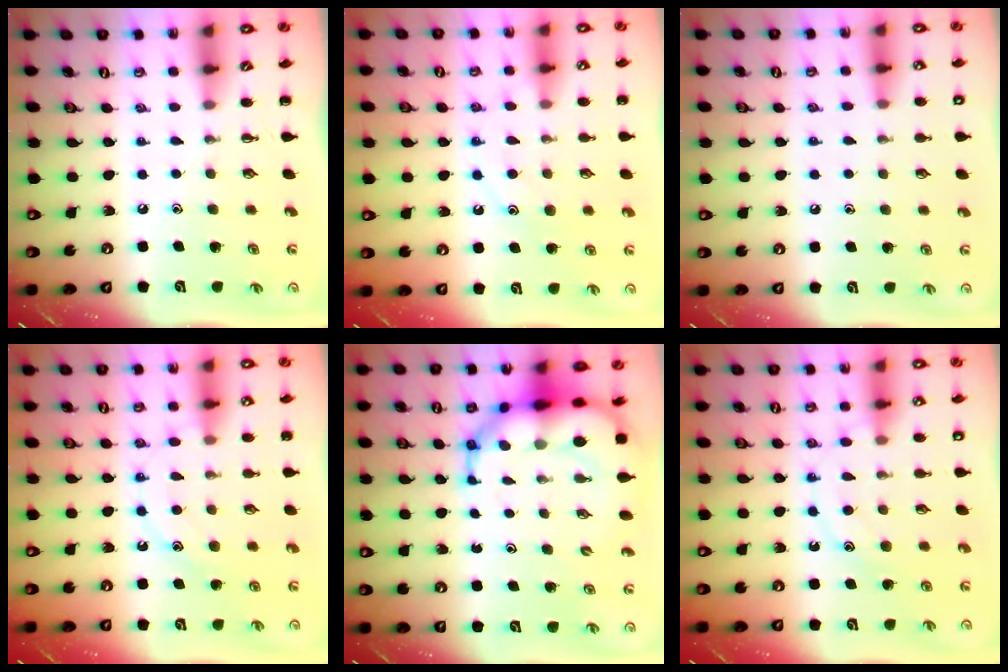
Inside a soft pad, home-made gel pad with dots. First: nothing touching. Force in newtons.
{"total": 10.7, "press": 10.6, "slide": 0.9}
{"total": 8.8, "press": 8.5, "slide": 2.1}
{"total": 12.7, "press": 12.7, "slide": 0.8}
{"total": 12.2, "press": 11.7, "slide": 3.4}
{"total": 11.5, "press": 11.5, "slide": 0.8}